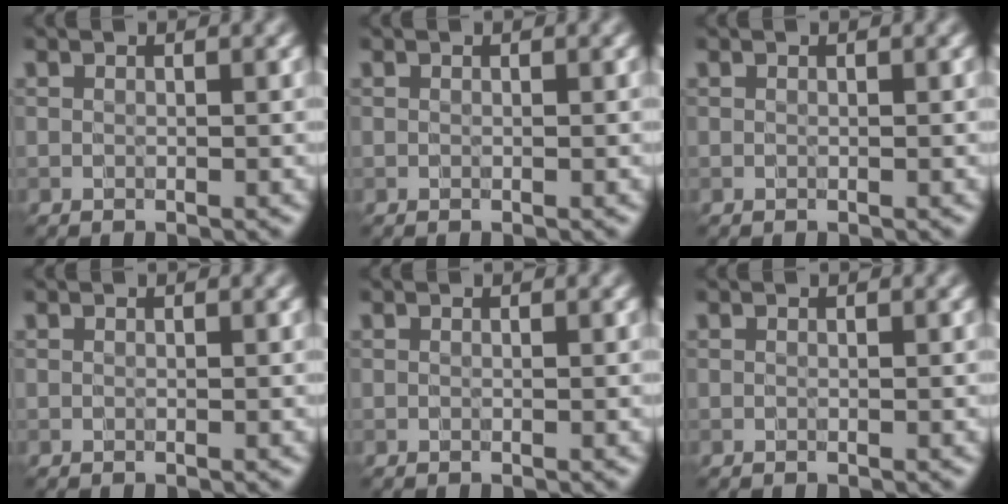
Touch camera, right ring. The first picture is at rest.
{"total": 0.0}
{"total": 0.0}
{"total": 0.0}
{"total": 0.0}
{"total": 0.0}